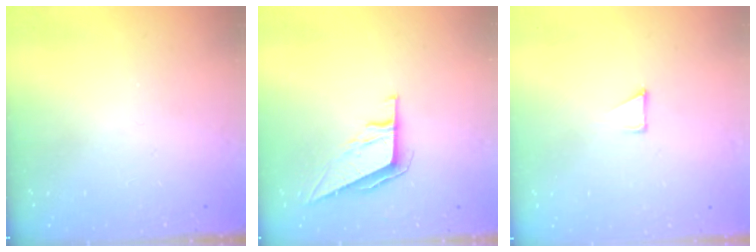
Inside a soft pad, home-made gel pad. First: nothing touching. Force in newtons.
{"total": 7.4, "press": 7.1, "slide": 2.2}
{"total": 3.4, "press": 3.4, "slide": 0.3}